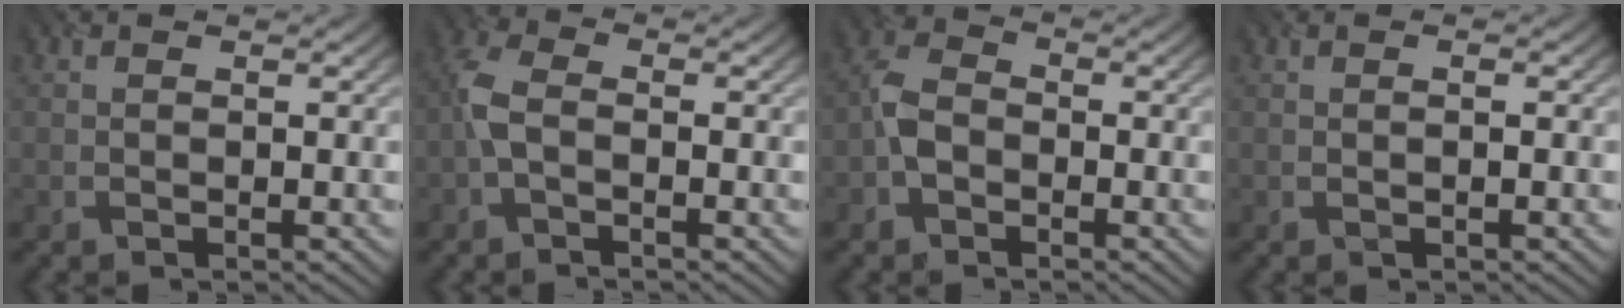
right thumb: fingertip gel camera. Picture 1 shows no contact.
{"total": 3.7, "force": [-1.0, 2.0, 2.9], "torque": [-0.081, 0.006, -0.030]}
{"total": 3.9, "force": [-1.6, 2.8, 2.2], "torque": [-0.054, 0.004, -0.044]}
{"total": 0.7, "force": [0.0, 0.1, 0.7], "torque": [-0.013, 0.000, 0.000]}